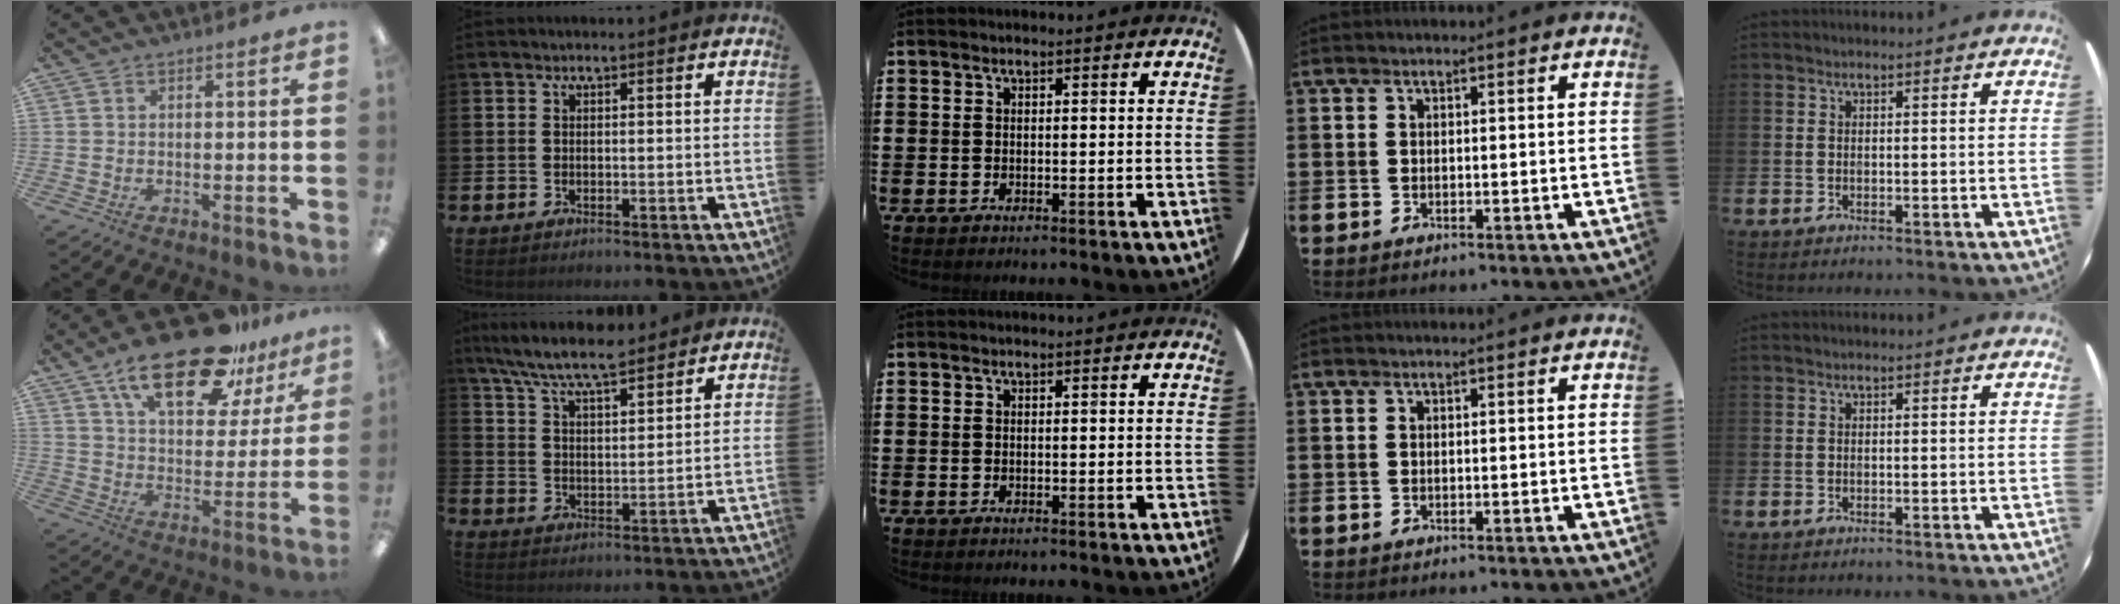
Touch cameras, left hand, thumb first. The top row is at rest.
{"thumb": {"total": 22.5, "force": [14.9, 9.2, 14.1], "torque": [-0.227, -0.074, 0.250]}, "index": {"total": 7.9, "force": [7.4, 0.9, 2.7], "torque": [-0.076, -0.032, 0.134]}}